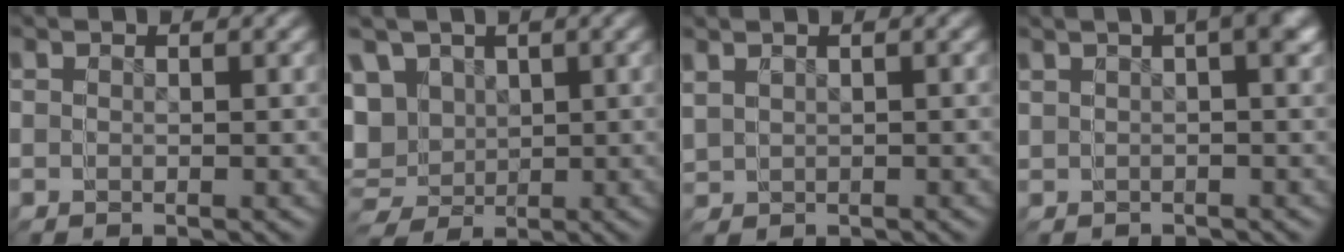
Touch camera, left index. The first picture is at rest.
{"total": 9.2, "force": [-0.3, 8.8, 2.6], "torque": [-0.091, -0.045, 0.004]}
{"total": 1.4, "force": [0.2, 1.3, 0.2], "torque": [-0.014, -0.003, 0.010]}
{"total": 2.1, "force": [0.3, 0.7, 2.0], "torque": [-0.035, 0.004, 0.007]}